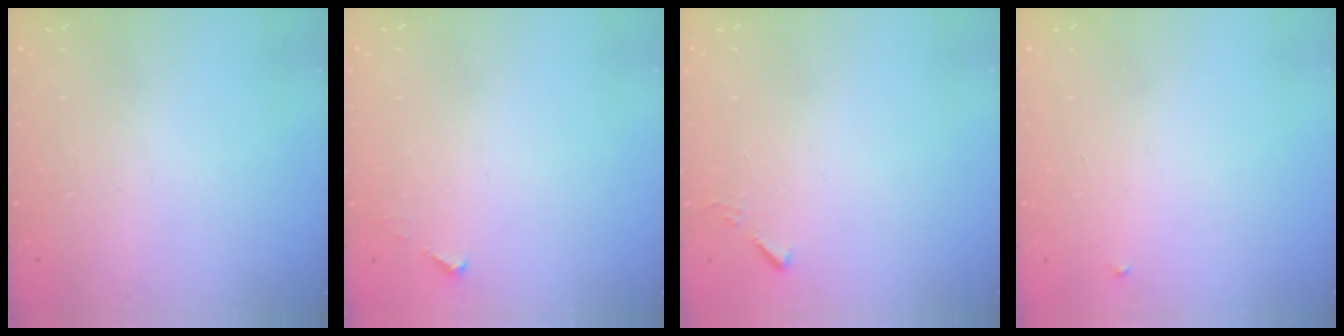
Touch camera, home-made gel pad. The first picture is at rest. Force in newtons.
{"total": 3.4, "press": 3.4, "slide": 0.4}
{"total": 4.0, "press": 3.9, "slide": 0.5}
{"total": 2.1, "press": 2.1, "slide": 0.1}